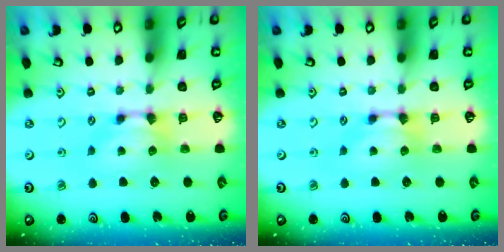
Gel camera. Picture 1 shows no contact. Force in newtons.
{"total": 0.0}